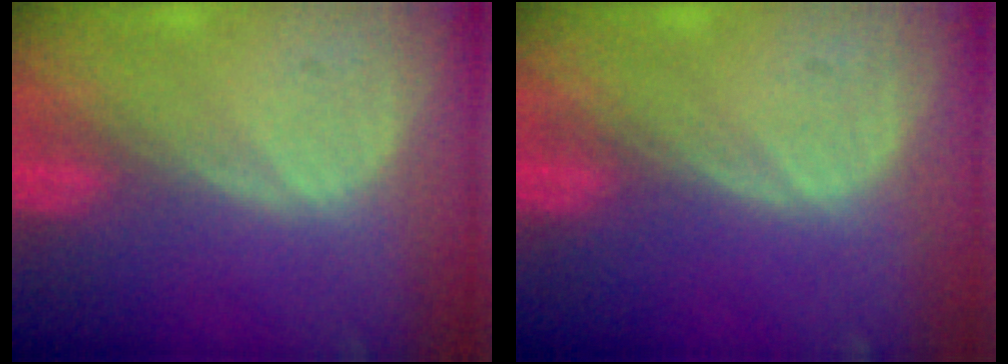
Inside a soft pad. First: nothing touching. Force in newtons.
{"total": 0.0}